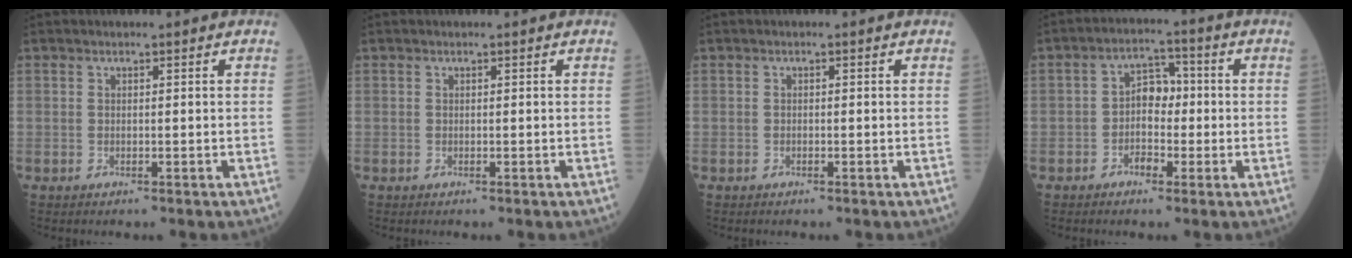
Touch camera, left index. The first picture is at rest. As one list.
[{"total": 0.0}, {"total": 0.0}, {"total": 4.8, "force": [-1.0, 3.4, 3.2], "torque": [-0.054, 0.020, -0.022]}]